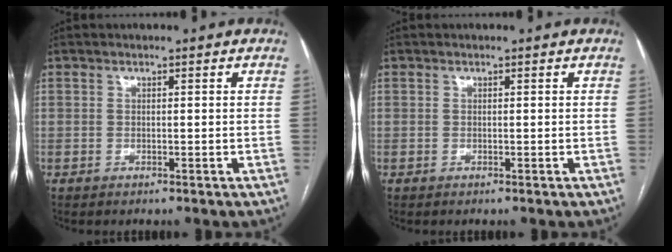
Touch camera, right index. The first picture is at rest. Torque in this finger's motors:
{"motor_torque": [0.00, 0.00, 0.00, 0.00]}